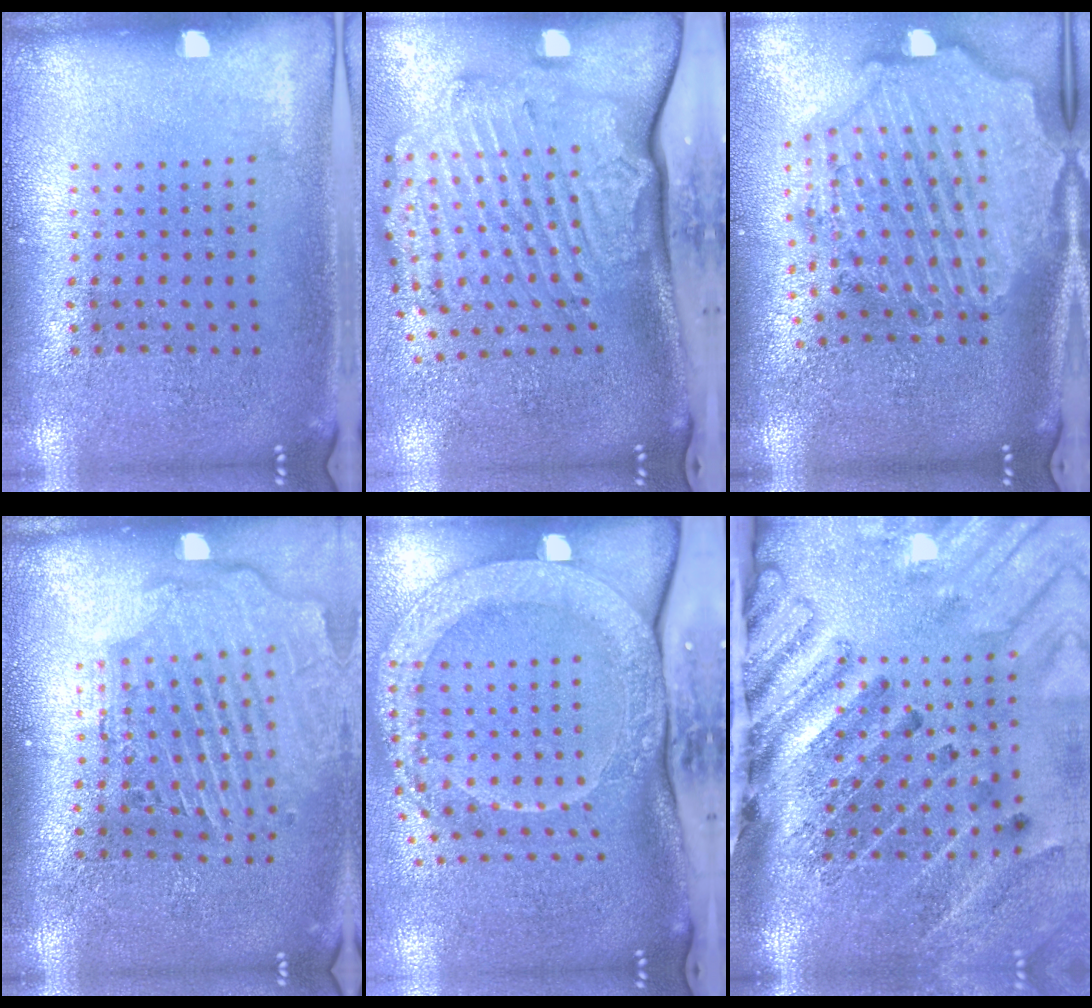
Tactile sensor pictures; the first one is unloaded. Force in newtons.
{"total": 3.5, "press": 2.5, "slide": 2.5}
{"total": 3.5, "press": 2.9, "slide": 1.9}
{"total": 2.7, "press": 2.2, "slide": 1.5}
{"total": 3.0, "press": 2.2, "slide": 2.0}
{"total": 4.4, "press": 3.3, "slide": 3.0}